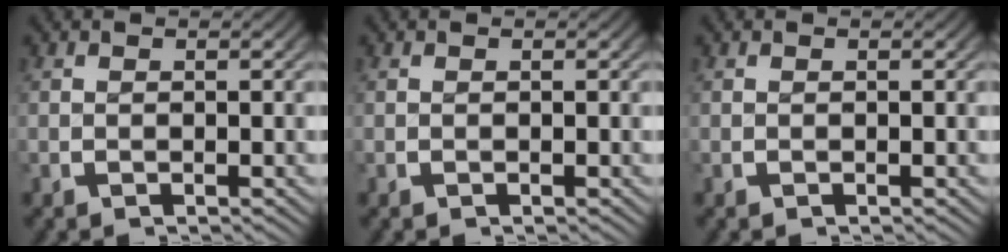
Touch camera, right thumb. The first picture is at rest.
{"total": 0.0}
{"total": 0.0}